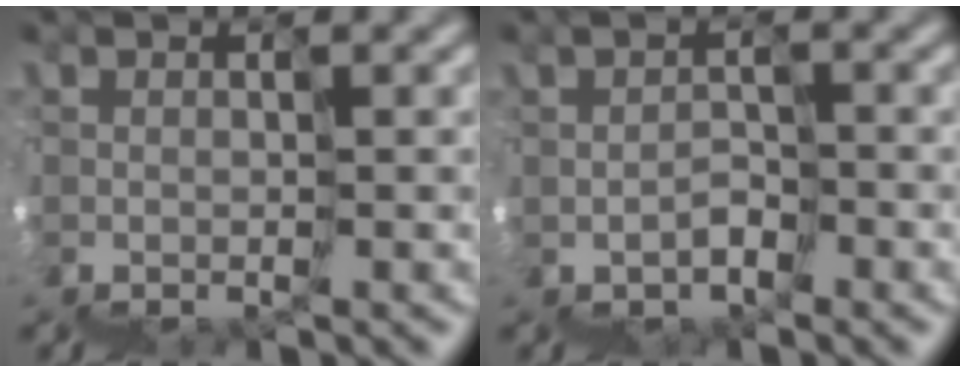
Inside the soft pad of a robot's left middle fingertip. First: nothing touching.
{"total": 2.1, "force": [-0.5, -0.7, -1.9], "torque": [0.023, 0.017, -0.025]}